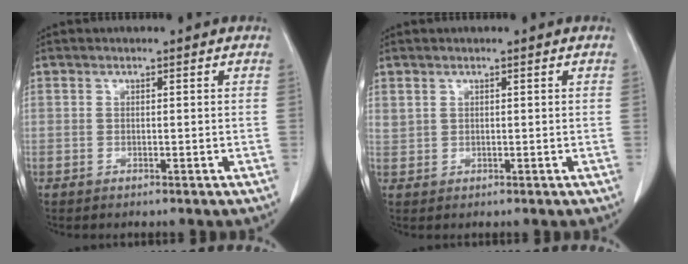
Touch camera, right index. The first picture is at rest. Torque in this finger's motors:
{"motor_torque": [0.06, 0.00, 0.01, 0.02]}